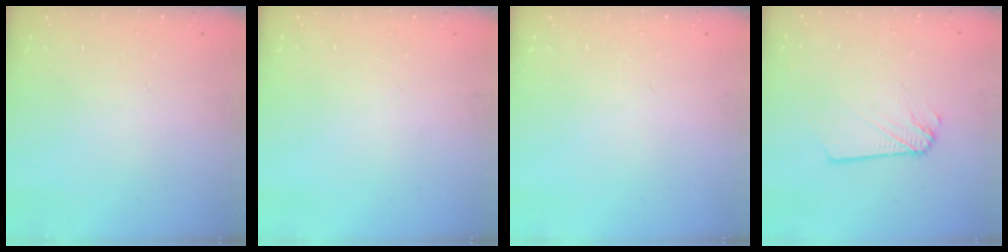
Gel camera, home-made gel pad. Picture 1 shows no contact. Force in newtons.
{"total": 0.0}
{"total": 0.0}
{"total": 1.2, "press": 1.2, "slide": 0.1}